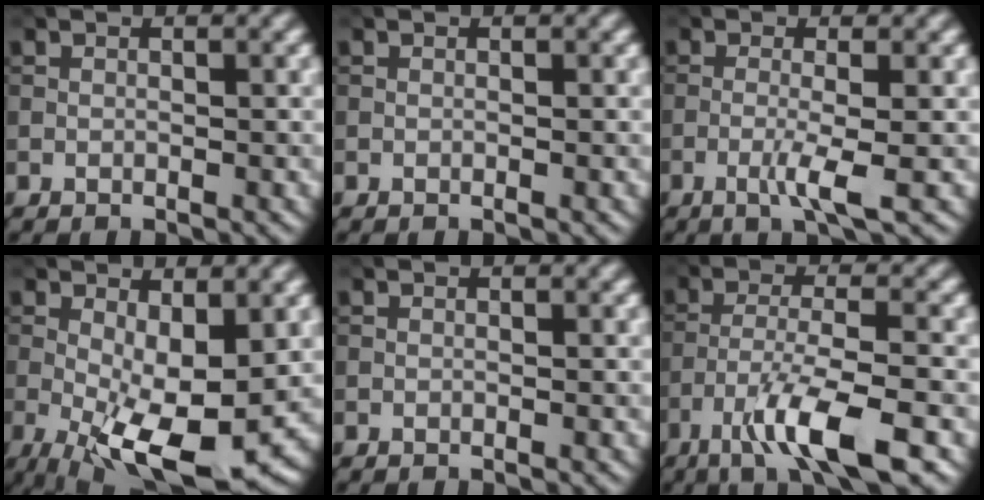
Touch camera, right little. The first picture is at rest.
{"total": 0.0}
{"total": 2.9, "force": [-1.0, 0.2, 2.7], "torque": [-0.052, 0.002, -0.026]}
{"total": 10.5, "force": [-2.3, 4.0, 9.4], "torque": [-0.168, -0.016, -0.034]}
{"total": 0.0}
{"total": 7.1, "force": [-4.1, 1.3, 5.7], "torque": [-0.105, -0.001, -0.080]}